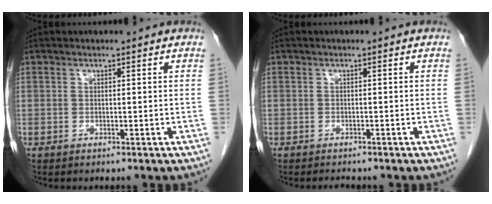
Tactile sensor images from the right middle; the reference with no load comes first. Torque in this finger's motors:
{"motor_torque": [0.01, 0.00, 0.00, 0.00]}